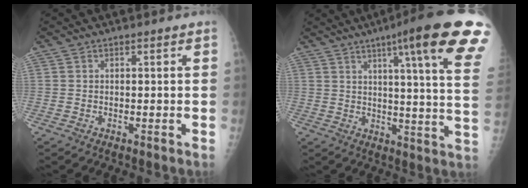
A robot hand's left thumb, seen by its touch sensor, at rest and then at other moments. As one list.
[{"total": 22.7, "force": [13.2, 1.9, 18.4], "torque": [-0.229, -0.049, 0.159]}]